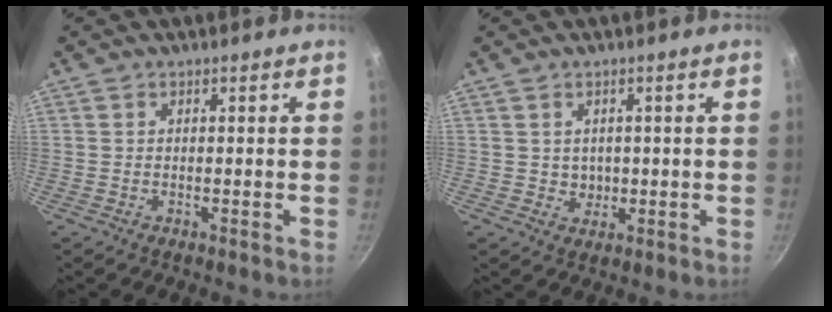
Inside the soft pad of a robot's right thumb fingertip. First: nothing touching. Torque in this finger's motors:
{"motor_torque": [-0.48, 0.61, 0.47, 0.08, -0.06]}